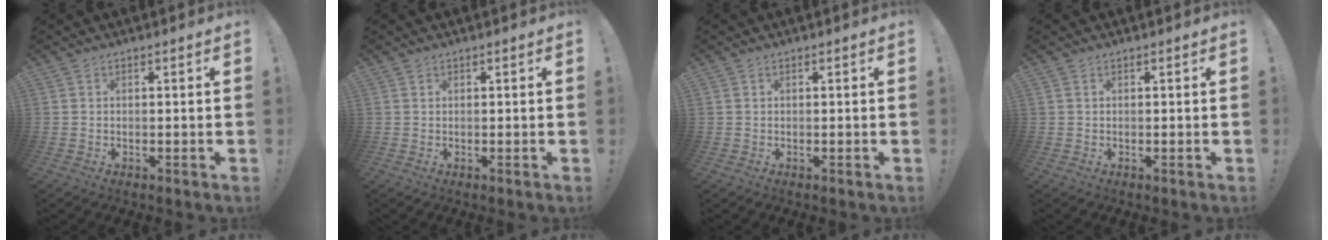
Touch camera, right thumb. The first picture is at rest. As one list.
[{"total": 0.5, "force": [0.4, 0.4, 0.0], "torque": [0.002, -0.001, 0.007]}, {"total": 0.0}, {"total": 0.0}]